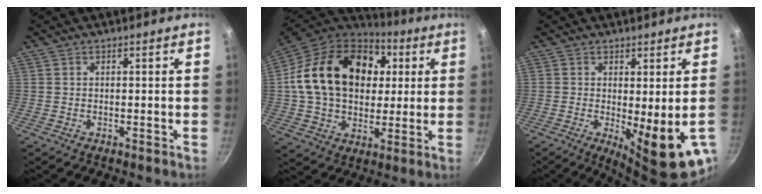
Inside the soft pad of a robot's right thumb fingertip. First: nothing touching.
{"total": 25.1, "force": [5.2, 18.2, 16.5], "torque": [-0.267, 0.018, 0.085]}
{"total": 11.9, "force": [-2.8, 2.9, 11.2], "torque": [-0.139, -0.019, -0.025]}